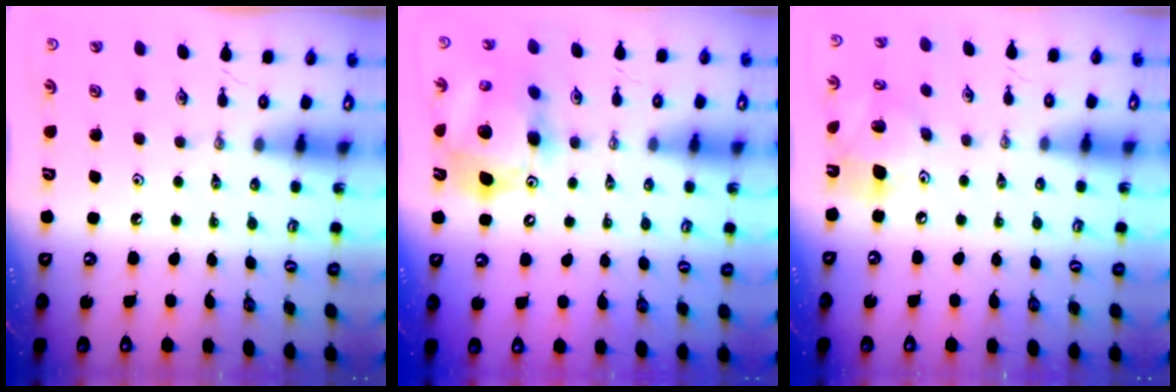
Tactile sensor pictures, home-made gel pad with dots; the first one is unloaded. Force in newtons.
{"total": 16.2, "press": 16.0, "slide": 2.7}
{"total": 14.1, "press": 13.8, "slide": 2.9}